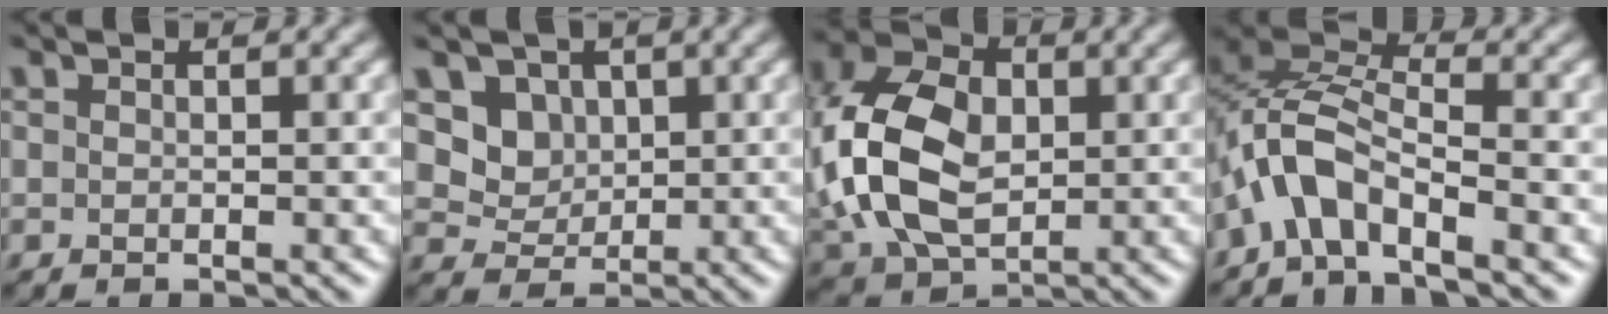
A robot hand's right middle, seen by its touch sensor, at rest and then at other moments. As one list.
[{"total": 3.5, "force": [1.7, 2.9, 1.0], "torque": [-0.030, -0.023, 0.053]}, {"total": 11.3, "force": [0.1, 7.8, 8.1], "torque": [-0.194, 0.014, -0.009]}, {"total": 6.0, "force": [-3.1, 2.7, 4.4], "torque": [-0.088, 0.015, -0.070]}]